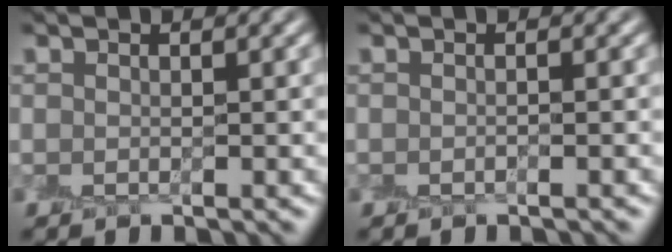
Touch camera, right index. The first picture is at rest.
{"total": 0.5, "force": [-0.4, -0.2, 0.1], "torque": [-0.002, -0.005, -0.007]}